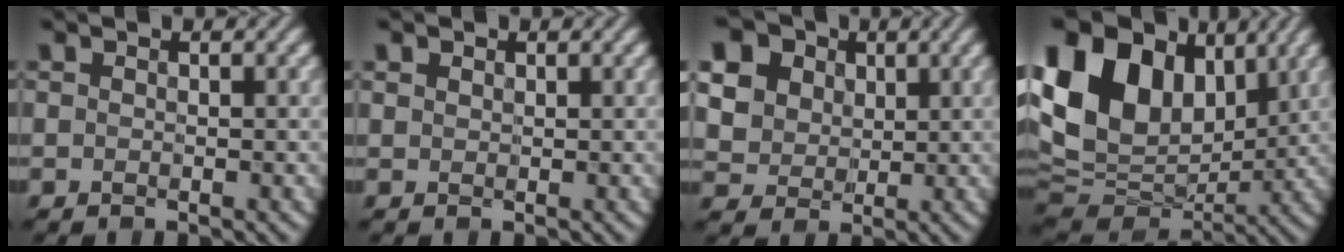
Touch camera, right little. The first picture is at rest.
{"total": 0.8, "force": [0.5, 0.6, 0.1], "torque": [-0.011, -0.004, 0.020]}
{"total": 13.8, "force": [5.8, 11.0, 5.9], "torque": [-0.178, 0.023, 0.101]}
{"total": 17.1, "force": [5.2, 12.0, 11.0], "torque": [-0.220, 0.037, 0.094]}